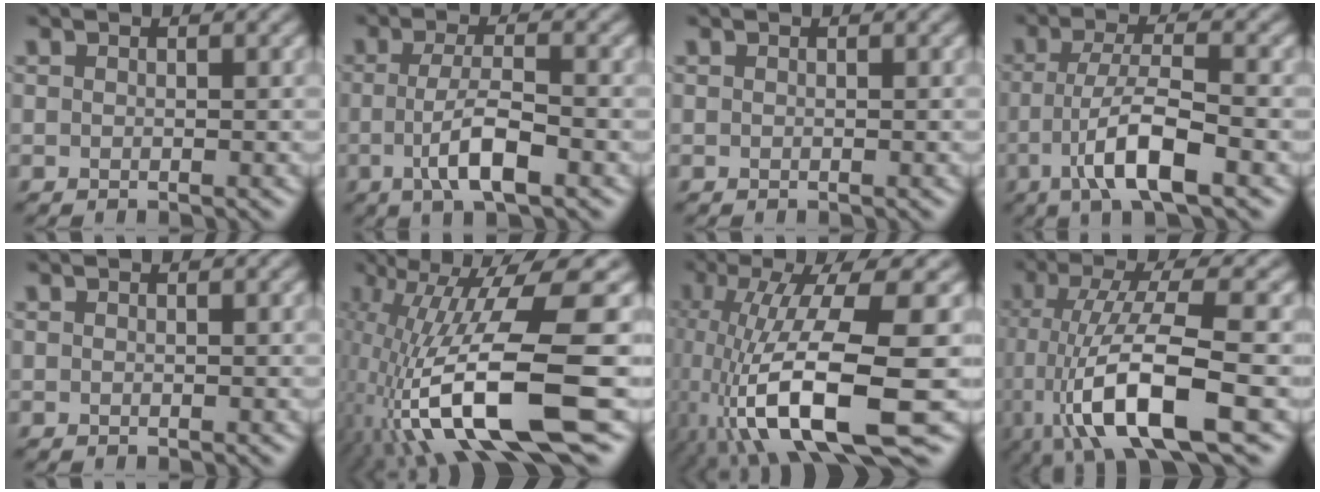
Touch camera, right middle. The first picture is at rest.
{"total": 4.9, "force": [-1.3, 1.3, 4.5], "torque": [-0.083, 0.001, -0.024]}
{"total": 0.0}
{"total": 6.7, "force": [-2.5, 1.7, 6.0], "torque": [-0.108, 0.004, -0.047]}
{"total": 0.0}
{"total": 13.3, "force": [-2.6, 2.9, 12.7], "torque": [-0.242, -0.001, -0.035]}
{"total": 13.6, "force": [-4.3, 3.6, 12.4], "torque": [-0.236, -0.011, -0.067]}
{"total": 10.8, "force": [-3.7, 2.6, 9.8], "torque": [-0.175, 0.007, -0.066]}